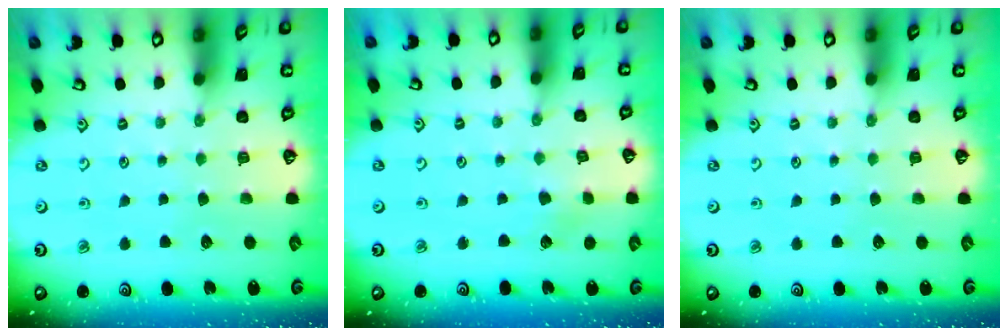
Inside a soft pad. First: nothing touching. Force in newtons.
{"total": 1.6, "press": 1.6, "slide": 0.2}
{"total": 0.0}